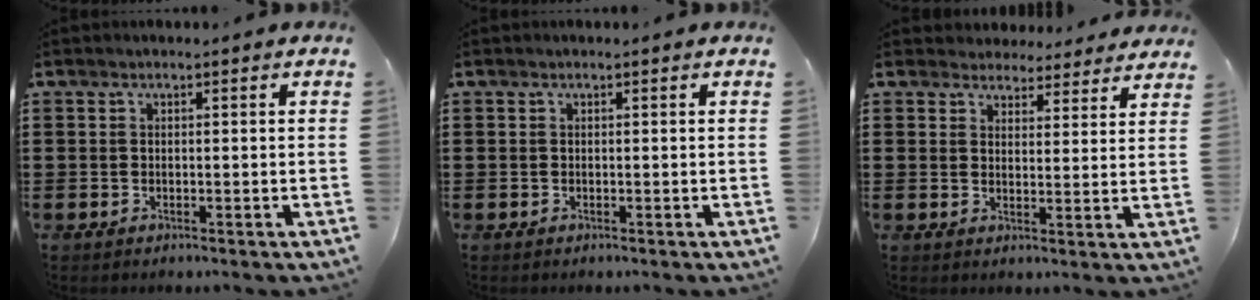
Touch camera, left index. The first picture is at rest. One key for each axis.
{"total": 0.0}
{"total": 3.9, "fx": 3.7, "fy": 1.0, "fz": 0.1, "tx": -0.018, "ty": -0.012, "tz": 0.069}